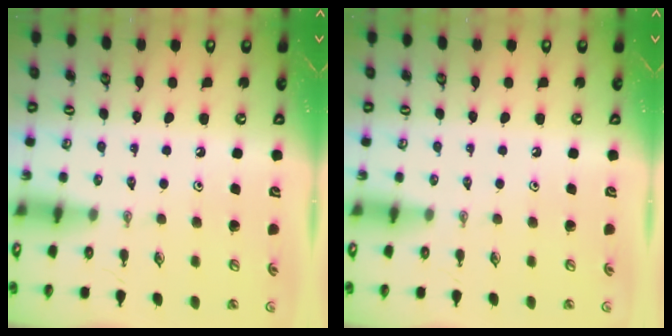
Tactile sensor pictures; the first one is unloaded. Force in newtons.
{"total": 0.0}